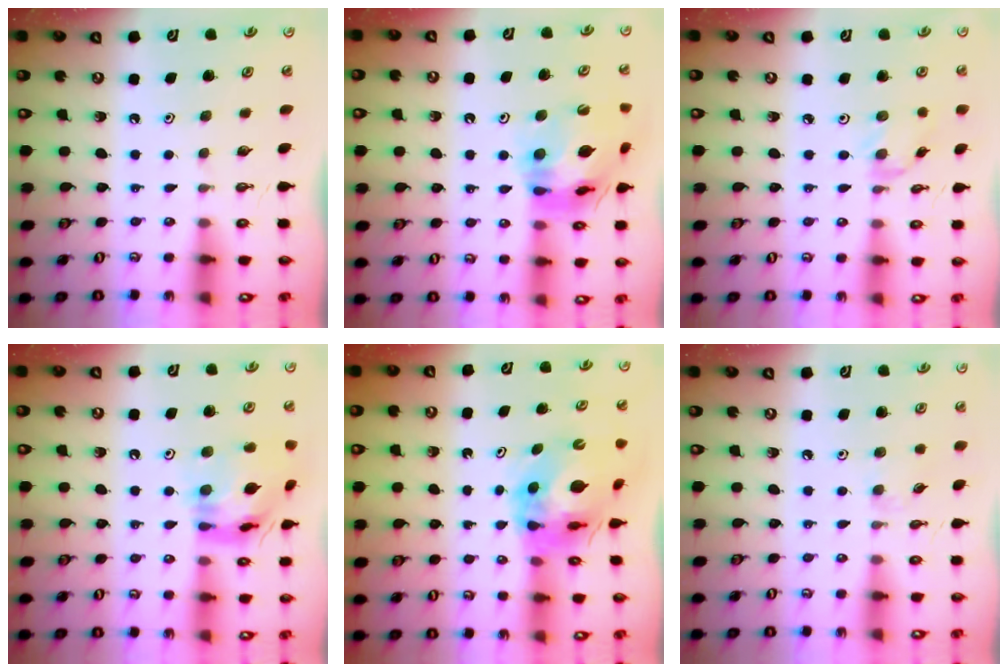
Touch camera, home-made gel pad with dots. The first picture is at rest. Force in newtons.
{"total": 17.8, "press": 17.7, "slide": 2.3}
{"total": 3.0, "press": 2.9, "slide": 0.4}
{"total": 15.8, "press": 15.7, "slide": 1.5}
{"total": 12.0, "press": 11.9, "slide": 1.4}
{"total": 3.1, "press": 3.0, "slide": 0.6}